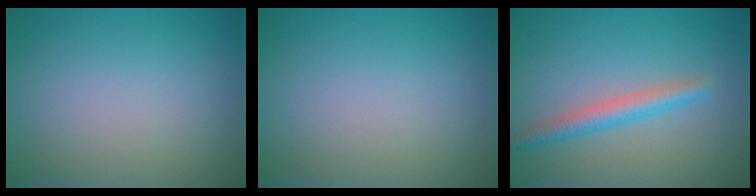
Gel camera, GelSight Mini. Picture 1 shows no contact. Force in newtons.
{"total": 0.0}
{"total": 2.8, "press": 2.8, "slide": 0.1}